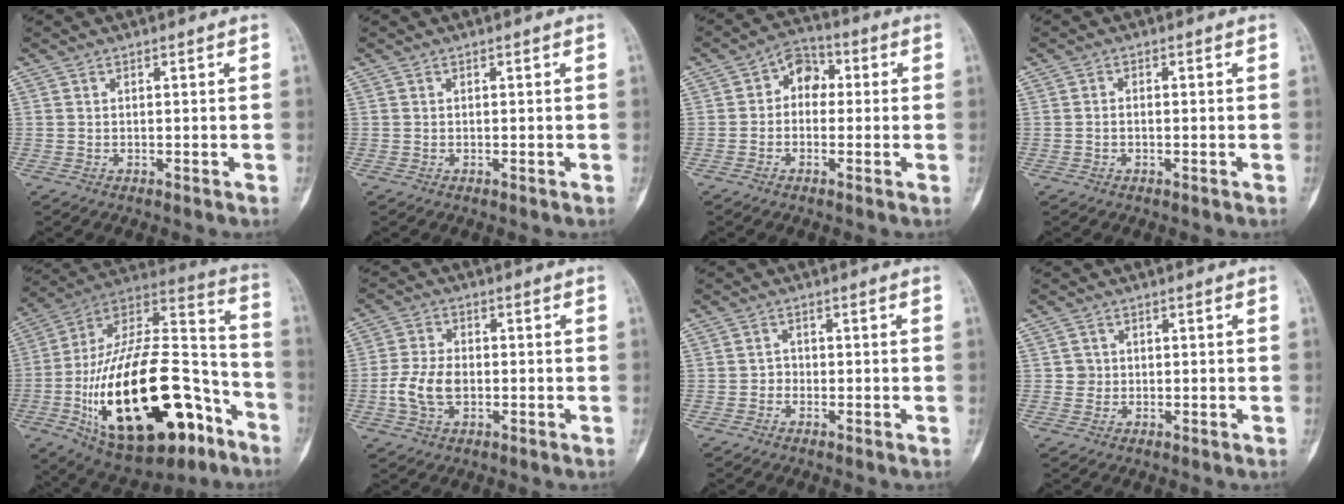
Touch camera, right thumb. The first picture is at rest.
{"total": 0.0}
{"total": 6.3, "force": [0.5, 4.7, 4.2], "torque": [-0.036, 0.022, -0.006]}
{"total": 0.9, "force": [-0.3, 0.6, 0.7], "torque": [-0.013, 0.004, -0.006]}
{"total": 37.4, "force": [-13.8, 17.6, 30.0], "torque": [-0.524, 0.054, -0.205]}
{"total": 7.4, "force": [-1.4, 4.8, 5.6], "torque": [-0.117, 0.011, -0.028]}
{"total": 1.4, "force": [-0.6, 1.2, 0.4], "torque": [0.011, 0.008, -0.015]}
{"total": 1.8, "force": [0.1, 1.8, 0.1], "torque": [0.008, 0.006, 0.000]}